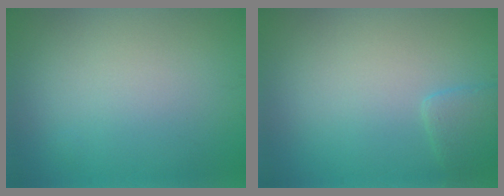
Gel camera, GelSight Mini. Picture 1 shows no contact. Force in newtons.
{"total": 1.7, "press": 1.7, "slide": 0.1}